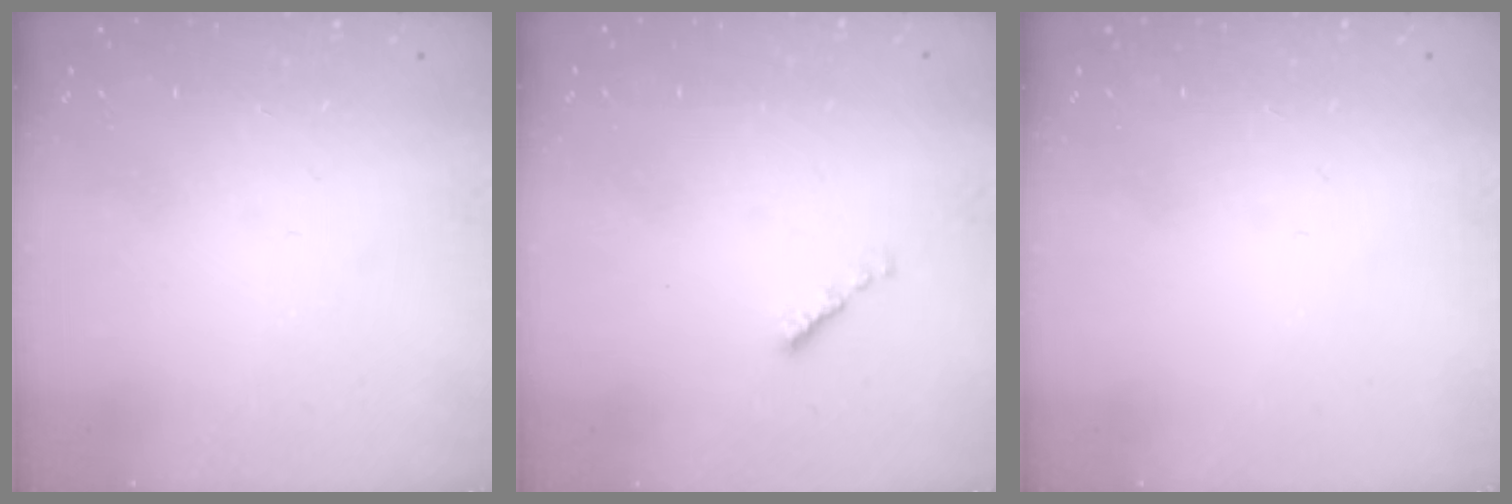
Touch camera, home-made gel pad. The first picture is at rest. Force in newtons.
{"total": 0.7, "press": 0.5, "slide": 0.4}
{"total": 0.0}